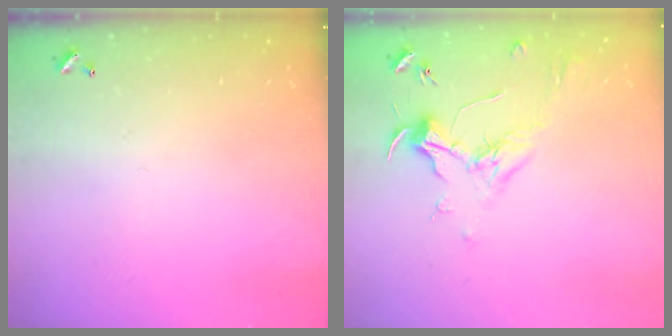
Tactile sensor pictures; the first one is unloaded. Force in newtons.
{"total": 1.8, "press": 1.6, "slide": 0.7}